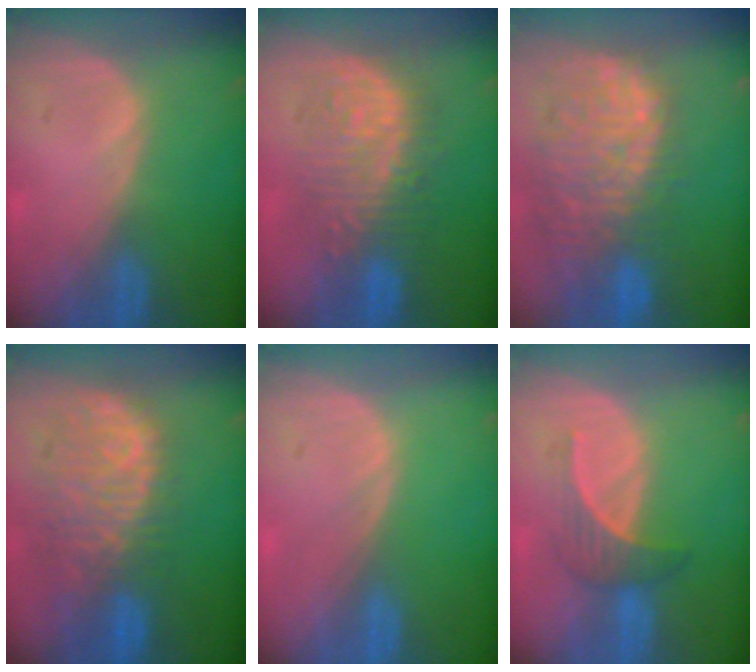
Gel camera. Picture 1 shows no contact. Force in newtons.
{"total": 9.0, "press": 9.0, "slide": 0.6}
{"total": 12.9, "press": 11.2, "slide": 6.5}
{"total": 11.4, "press": 9.7, "slide": 5.9}
{"total": 0.0}
{"total": 3.8, "press": 3.8, "slide": 0.8}